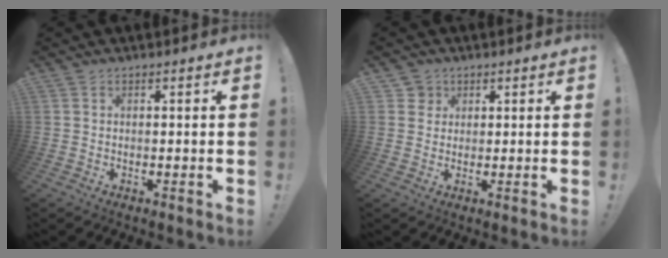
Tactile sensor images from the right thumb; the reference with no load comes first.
{"total": 3.2, "force": [1.5, 2.8, 0.5], "torque": [-0.012, -0.002, 0.027]}